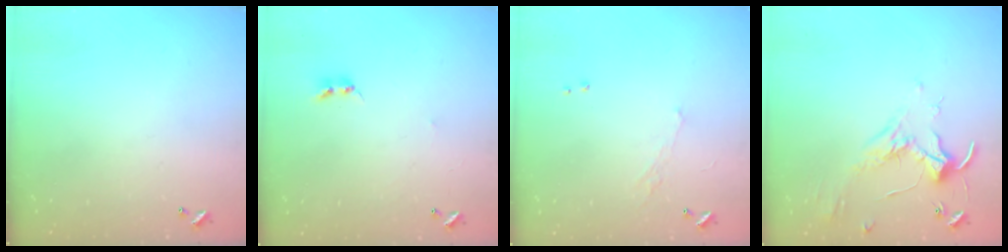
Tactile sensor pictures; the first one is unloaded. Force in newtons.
{"total": 2.2, "press": 2.2, "slide": 0.4}
{"total": 0.7, "press": 0.0, "slide": 0.7}
{"total": 1.7, "press": 1.6, "slide": 0.5}